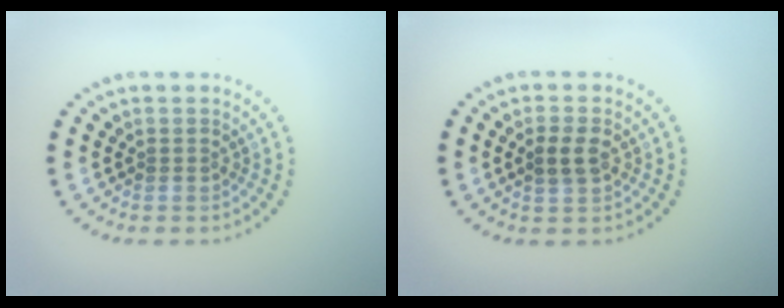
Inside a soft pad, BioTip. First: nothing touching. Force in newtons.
{"total": 2.2, "press": 2.2, "slide": 0.2}